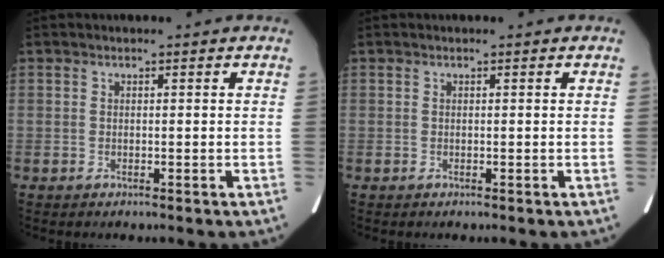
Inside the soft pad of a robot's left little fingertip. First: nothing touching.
{"total": 0.0}